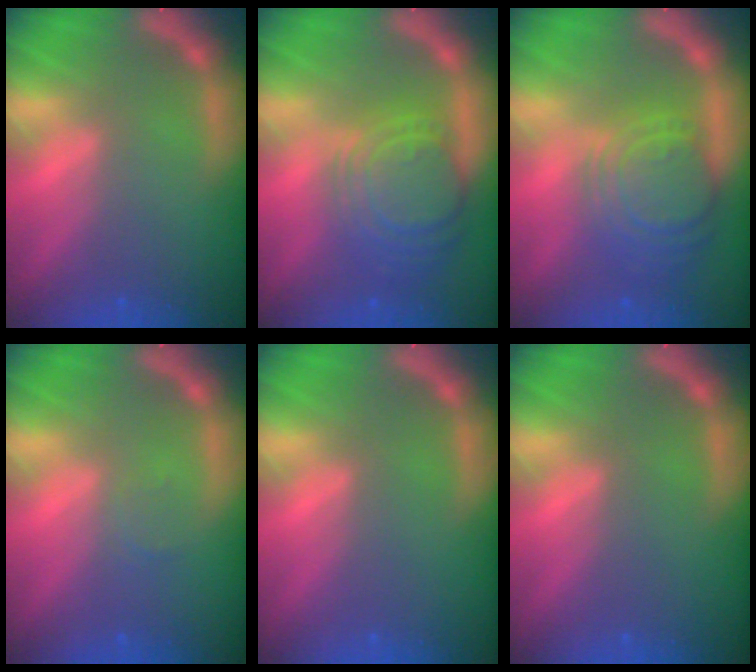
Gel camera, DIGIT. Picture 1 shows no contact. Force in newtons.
{"total": 9.1}
{"total": 8.5}
{"total": 1.0}
{"total": 0.0}
{"total": 0.0}